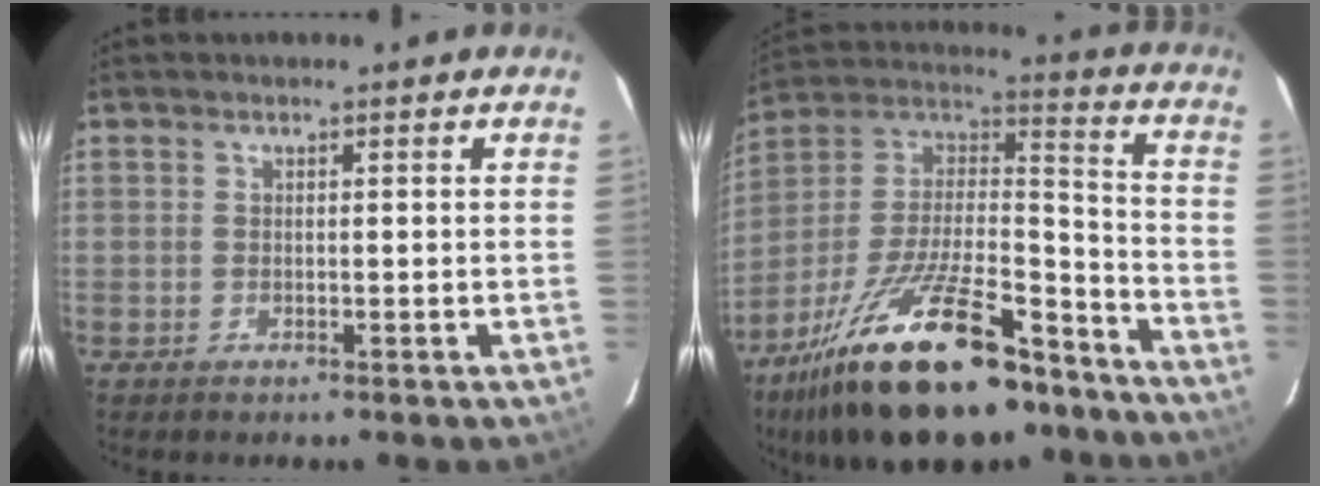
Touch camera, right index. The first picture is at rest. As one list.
[{"total": 29.2, "force": [-19.6, 10.8, 18.9], "torque": [-0.351, -0.007, -0.306]}]